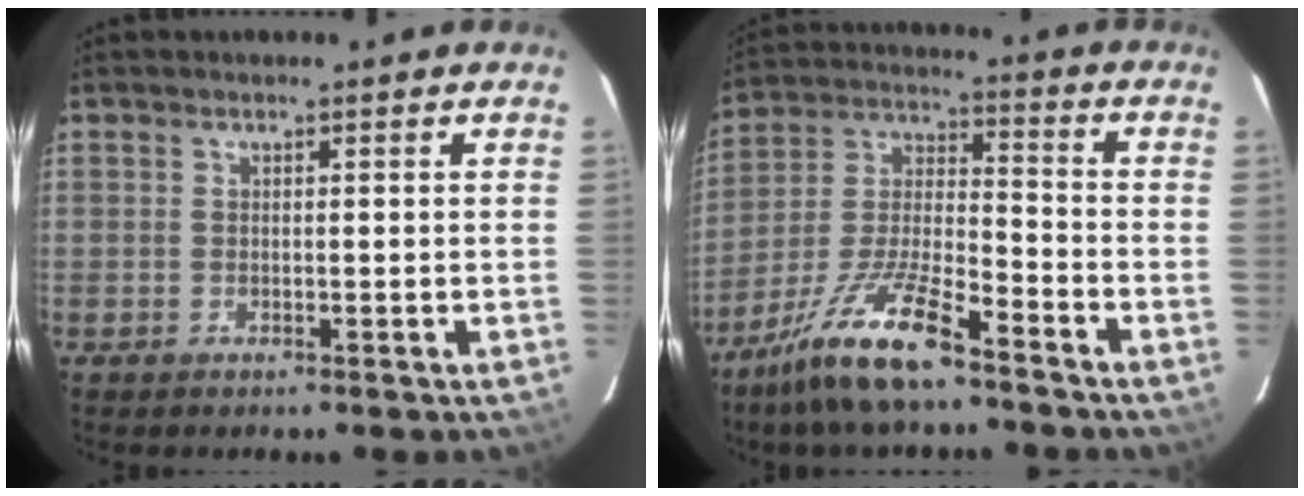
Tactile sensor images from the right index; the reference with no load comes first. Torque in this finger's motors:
{"motor_torque": [1.07, -1.07, 0.79, 0.21]}